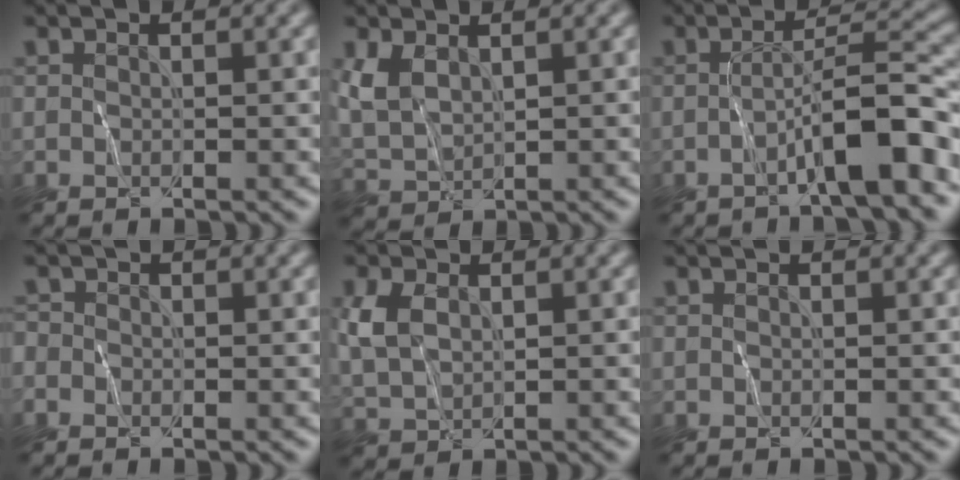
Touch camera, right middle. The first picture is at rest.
{"total": 3.6, "force": [1.3, 2.2, 2.6], "torque": [-0.074, 0.002, 0.030]}
{"total": 5.8, "force": [-2.7, 0.8, 5.0], "torque": [-0.078, 0.022, -0.046]}
{"total": 0.8, "force": [-0.5, 0.7, 0.1], "torque": [0.001, -0.001, -0.012]}
{"total": 3.9, "force": [0.9, 2.7, 2.8], "torque": [-0.077, 0.005, 0.022]}
{"total": 0.0}